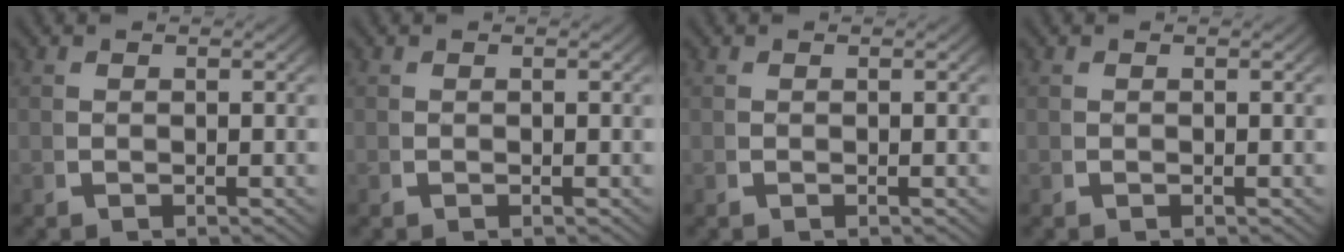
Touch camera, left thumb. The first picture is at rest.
{"total": 0.0}
{"total": 0.5, "force": [0.3, -0.4, -0.2], "torque": [0.007, -0.002, 0.006]}
{"total": 0.0}